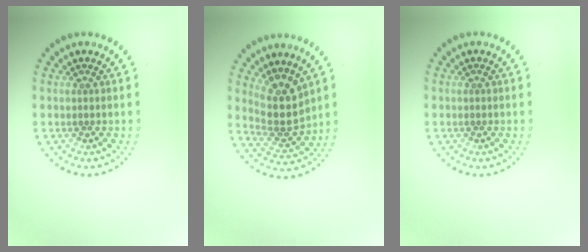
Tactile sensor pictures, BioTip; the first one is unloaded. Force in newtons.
{"total": 4.0, "press": 3.3, "slide": 2.3}
{"total": 0.0}